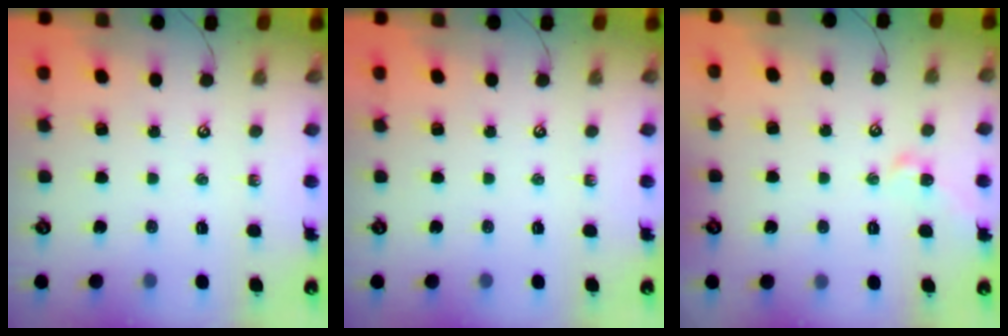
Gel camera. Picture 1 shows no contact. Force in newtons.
{"total": 0.0}
{"total": 2.0, "press": 1.9, "slide": 0.6}